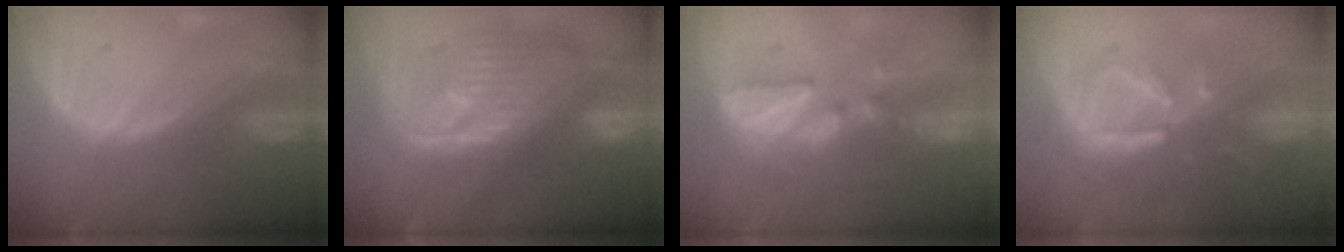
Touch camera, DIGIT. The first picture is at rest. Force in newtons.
{"total": 12.4, "press": 10.6, "slide": 6.5}
{"total": 8.6, "press": 7.7, "slide": 3.8}
{"total": 8.0, "press": 7.4, "slide": 3.0}